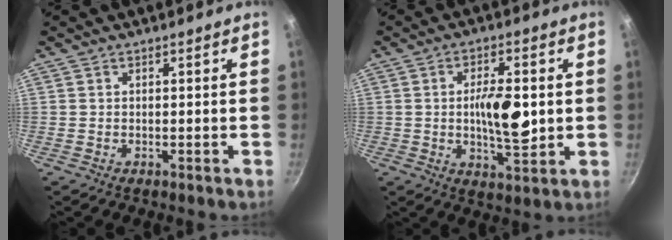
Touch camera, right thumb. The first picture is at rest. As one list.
[{"total": 10.0, "force": [0.3, 4.0, 9.1], "torque": [-0.140, -0.005, 0.006]}]